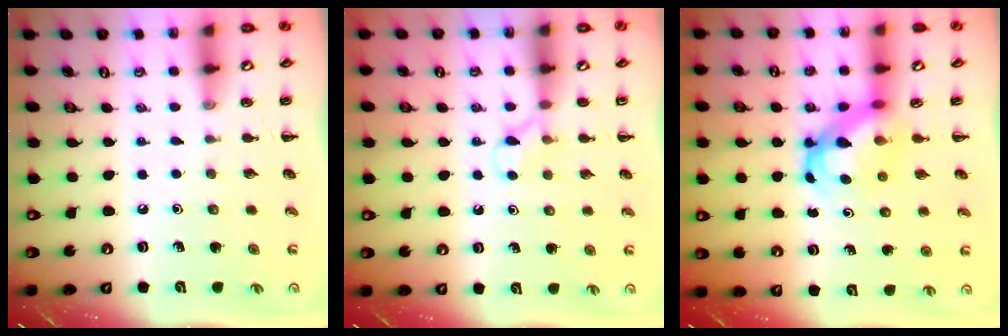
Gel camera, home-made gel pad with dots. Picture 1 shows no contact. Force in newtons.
{"total": 5.0, "press": 4.8, "slide": 1.6}
{"total": 5.5, "press": 5.3, "slide": 1.3}